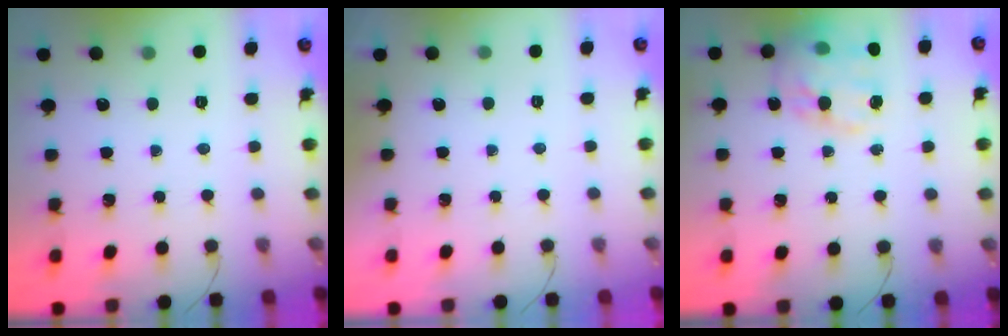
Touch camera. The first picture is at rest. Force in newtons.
{"total": 1.8, "press": 1.7, "slide": 0.3}
{"total": 19.0, "press": 18.5, "slide": 4.2}